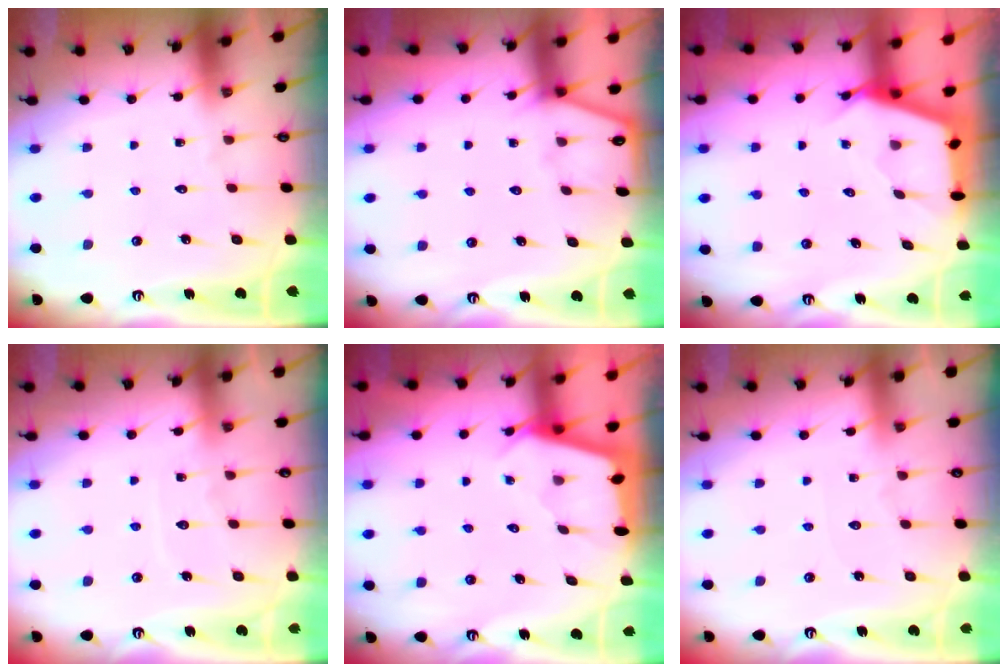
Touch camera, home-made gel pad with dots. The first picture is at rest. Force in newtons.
{"total": 1.5, "press": 1.5, "slide": 0.2}
{"total": 2.6, "press": 2.5, "slide": 0.3}
{"total": 6.7, "press": 6.6, "slide": 0.6}
{"total": 2.6, "press": 2.6, "slide": 0.3}
{"total": 2.6, "press": 2.6, "slide": 0.3}